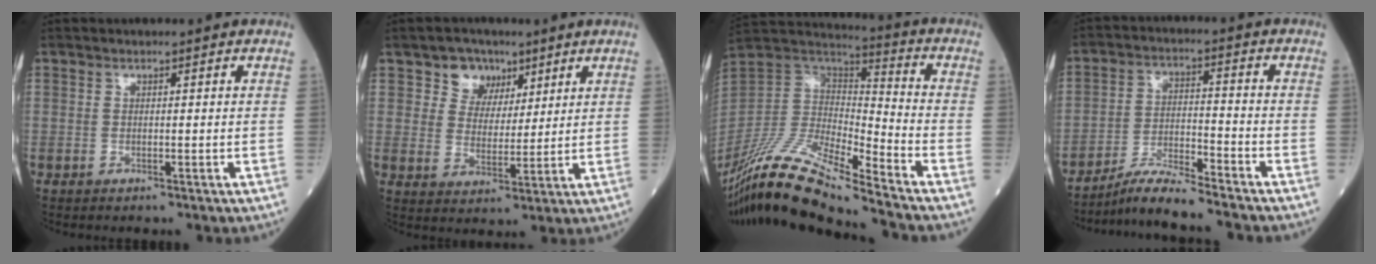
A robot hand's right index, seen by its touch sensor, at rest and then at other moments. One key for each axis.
{"total": 6.2, "fx": 3.6, "fy": 4.8, "fz": 1.4, "tx": -0.026, "ty": 0.009, "tz": 0.065}
{"total": 18.0, "fx": -14.5, "fy": 0.6, "fz": 10.6, "tx": -0.218, "ty": -0.003, "tz": -0.277}
{"total": 7.7, "fx": -7.1, "fy": -0.8, "fz": 2.8, "tx": -0.053, "ty": -0.011, "tz": -0.132}